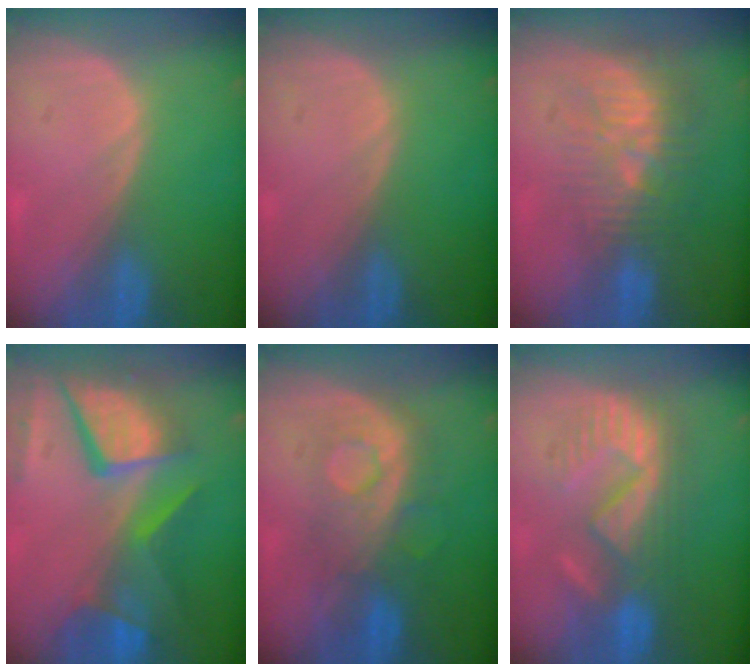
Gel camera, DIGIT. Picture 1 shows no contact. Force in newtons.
{"total": 0.0}
{"total": 10.2, "press": 8.9, "slide": 4.9}
{"total": 12.1, "press": 9.9, "slide": 6.9}
{"total": 7.8, "press": 7.8, "slide": 0.6}
{"total": 8.8, "press": 8.7, "slide": 1.5}